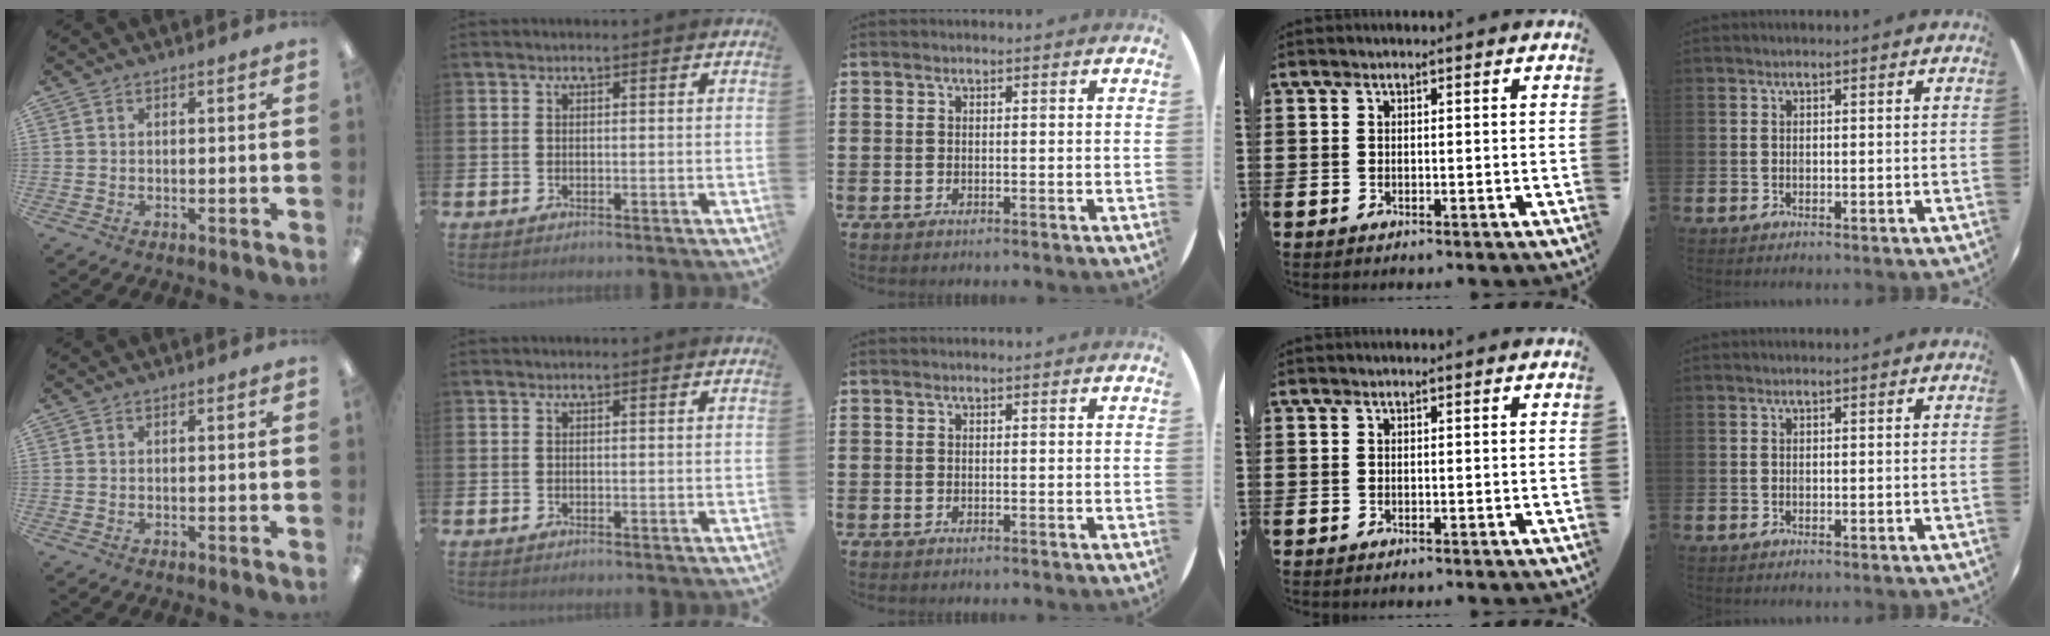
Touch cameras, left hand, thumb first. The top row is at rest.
{}